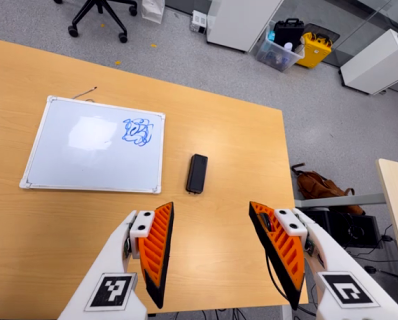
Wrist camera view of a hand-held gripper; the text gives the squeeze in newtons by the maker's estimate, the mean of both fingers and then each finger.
{"total": 0.0}